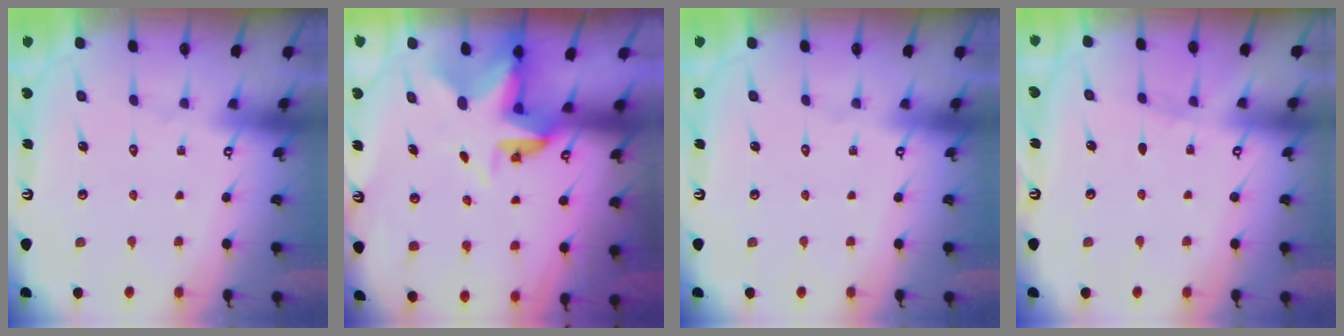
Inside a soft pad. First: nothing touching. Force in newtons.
{"total": 5.1, "press": 5.1, "slide": 0.4}
{"total": 0.0}
{"total": 3.6, "press": 3.6, "slide": 0.4}